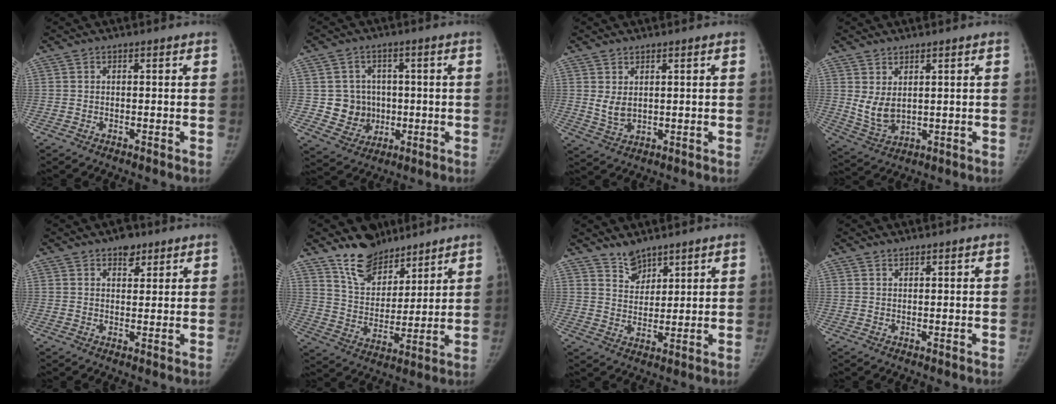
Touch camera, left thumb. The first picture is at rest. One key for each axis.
{"total": 7.8, "fx": -0.1, "fy": 7.5, "fz": 2.0, "tx": 0.010, "ty": 0.010, "tz": 0.009}
{"total": 3.5, "fx": 1.0, "fy": 2.2, "fz": 2.5, "tx": -0.041, "ty": -0.013, "tz": 0.031}
{"total": 5.5, "fx": 1.6, "fy": 3.2, "fz": 4.1, "tx": -0.071, "ty": -0.018, "tz": 0.048}
{"total": 3.8, "fx": 2.5, "fy": 2.2, "fz": 1.7, "tx": -0.004, "ty": -0.013, "tz": 0.038}
{"total": 11.8, "fx": 9.4, "fy": 6.3, "fz": 3.3, "tx": -0.020, "ty": -0.068, "tz": 0.179}
{"total": 4.6, "fx": 3.9, "fy": 2.3, "fz": 0.9, "tx": 0.009, "ty": -0.035, "tz": 0.076}
{"total": 0.6, "fx": 0.5, "fy": 0.2, "fz": 0.0, "tx": 0.004, "ty": -0.005, "tz": 0.009}